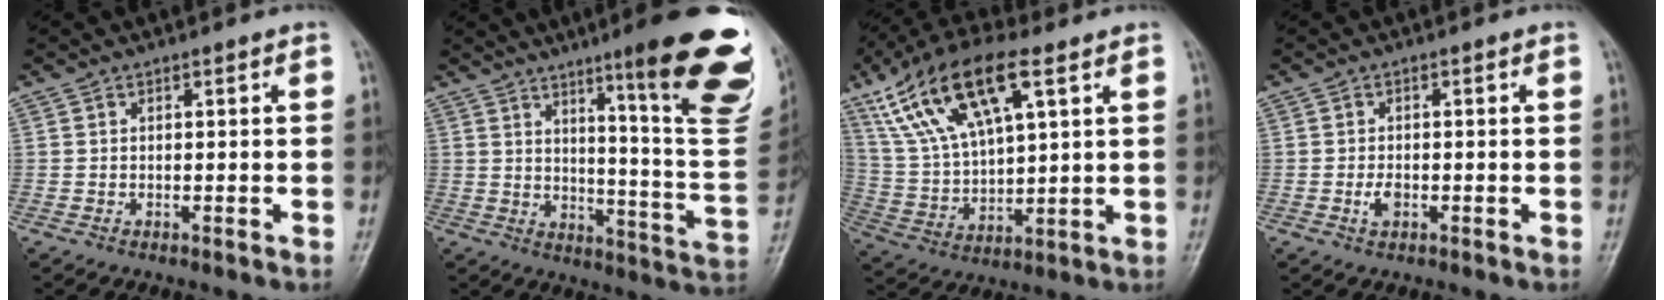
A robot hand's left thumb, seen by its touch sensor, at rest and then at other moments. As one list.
[{"total": 23.5, "force": [13.0, 3.3, 19.4], "torque": [-0.218, -0.070, 0.180]}, {"total": 18.5, "force": [9.1, 7.3, 14.3], "torque": [-0.267, -0.005, 0.173]}, {"total": 2.3, "force": [-0.7, 1.4, 1.7], "torque": [-0.030, 0.002, -0.014]}]